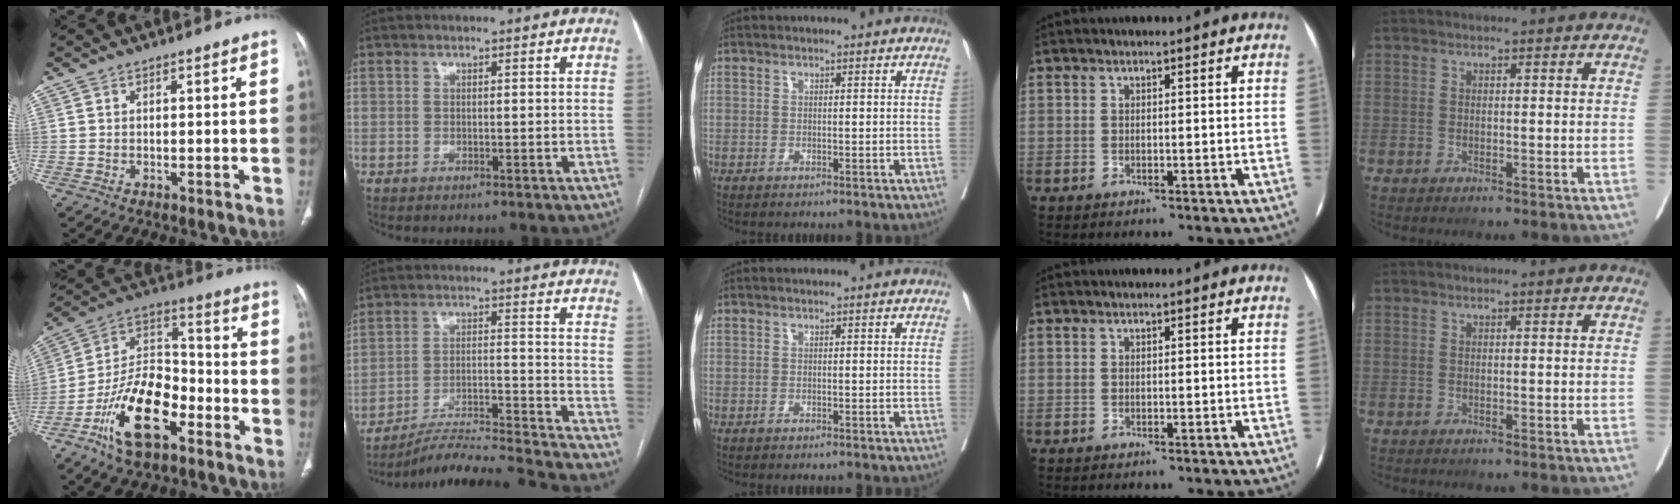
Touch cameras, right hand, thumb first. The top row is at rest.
{"thumb": {"total": 17.8, "force": [-8.9, 8.8, 12.7], "torque": [-0.209, 0.065, -0.168]}, "index": {"total": 19.1, "force": [-18.2, -1.7, 5.5], "torque": [-0.072, -0.004, -0.269]}}